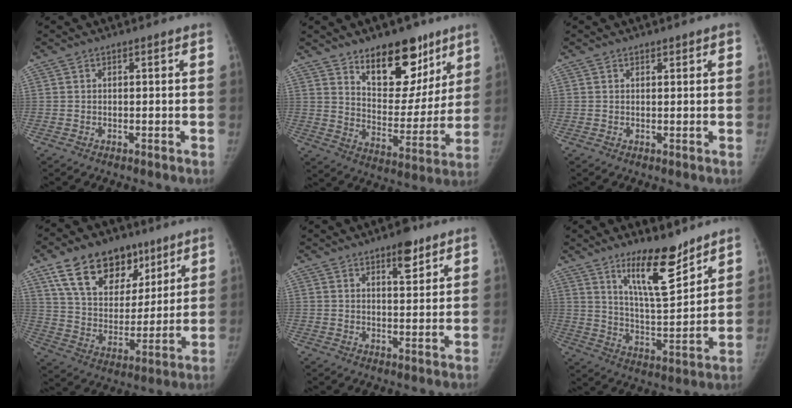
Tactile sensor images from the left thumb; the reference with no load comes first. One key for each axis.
{"total": 17.4, "fx": 11.2, "fy": 9.2, "fz": 9.6, "tx": -0.072, "ty": -0.072, "tz": 0.178}
{"total": 1.0, "fx": 0.8, "fy": 0.5, "fz": 0.5, "tx": 0.003, "ty": -0.003, "tz": 0.008}
{"total": 18.8, "fx": 11.1, "fy": 11.9, "fz": 9.4, "tx": -0.114, "ty": -0.036, "tz": 0.193}
{"total": 5.5, "fx": 3.5, "fy": 2.1, "fz": 3.6, "tx": -0.036, "ty": -0.020, "tz": 0.048}
{"total": 13.0, "fx": 9.3, "fy": 3.4, "fz": 8.5, "tx": -0.118, "ty": -0.080, "tz": 0.166}